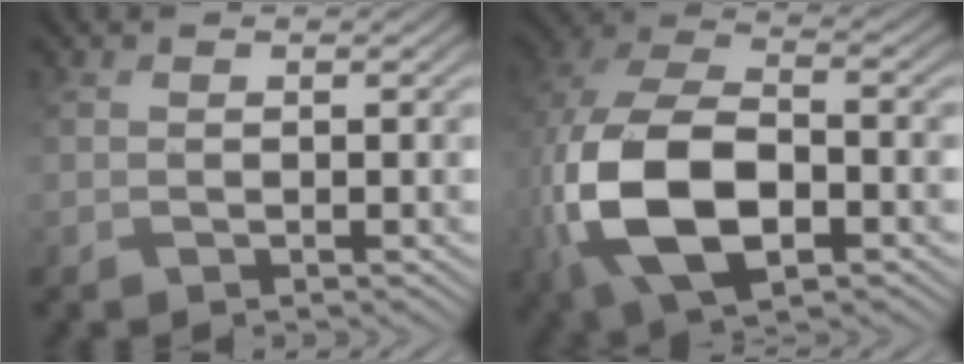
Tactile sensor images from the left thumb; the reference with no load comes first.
{"total": 15.3, "force": [-3.7, 8.9, 11.9], "torque": [-0.292, -0.031, -0.065]}